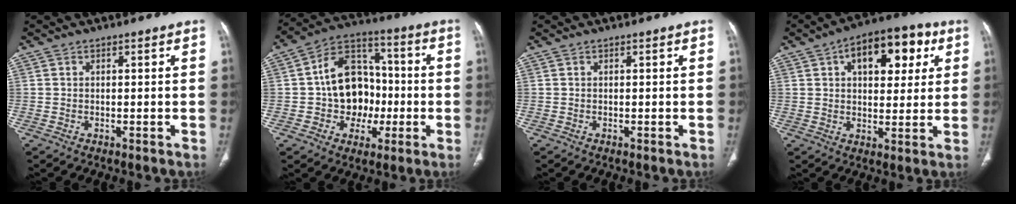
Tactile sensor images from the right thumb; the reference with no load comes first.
{"total": 14.1, "force": [-0.7, 11.2, 8.5], "torque": [-0.090, 0.031, -0.017]}
{"total": 0.0}
{"total": 15.1, "force": [5.6, 8.3, 11.3], "torque": [-0.112, 0.008, 0.078]}